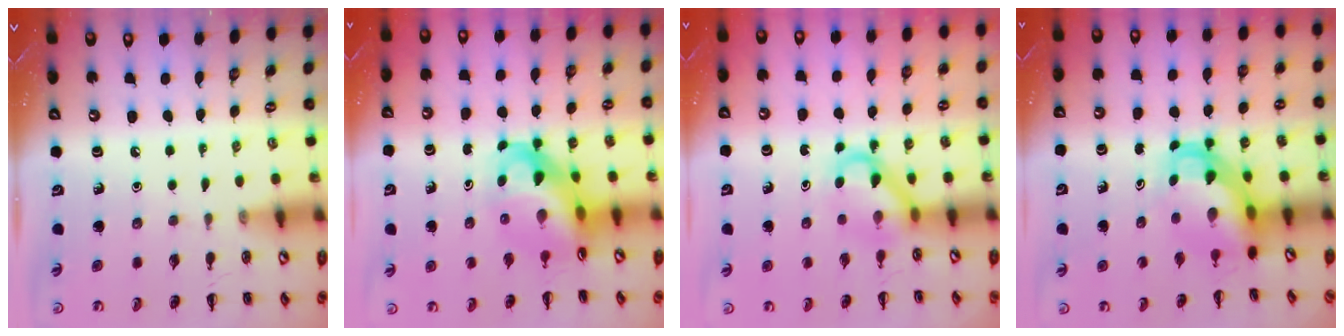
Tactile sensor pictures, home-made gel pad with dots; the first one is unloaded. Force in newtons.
{"total": 8.8, "press": 8.3, "slide": 2.9}
{"total": 4.6, "press": 4.6, "slide": 0.6}
{"total": 5.5, "press": 5.3, "slide": 1.4}